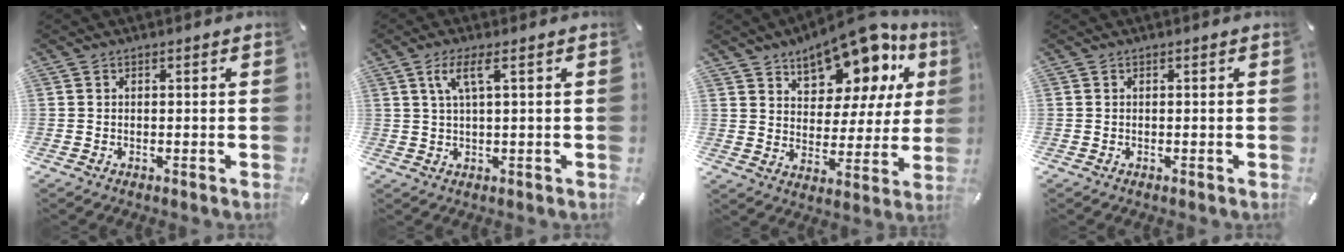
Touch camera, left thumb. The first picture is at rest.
{"total": 5.3, "force": [2.0, 1.0, 4.8], "torque": [-0.099, 0.003, 0.032]}
{"total": 15.4, "force": [11.7, 7.8, 6.1], "torque": [-0.089, -0.095, 0.204]}
{"total": 0.0}